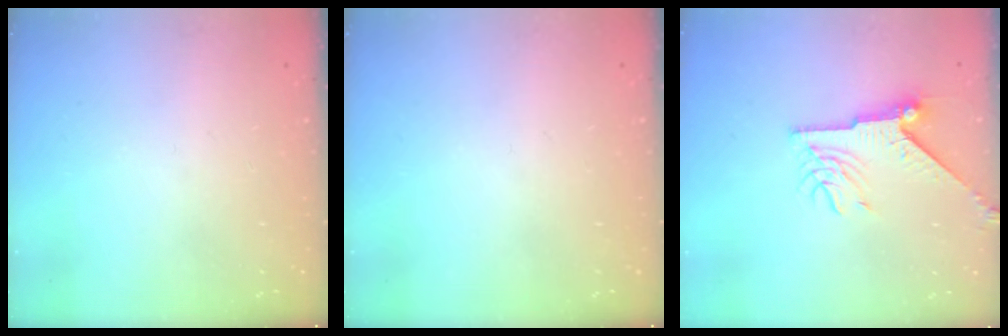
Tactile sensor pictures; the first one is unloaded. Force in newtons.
{"total": 0.0}
{"total": 9.7, "press": 9.7, "slide": 0.3}